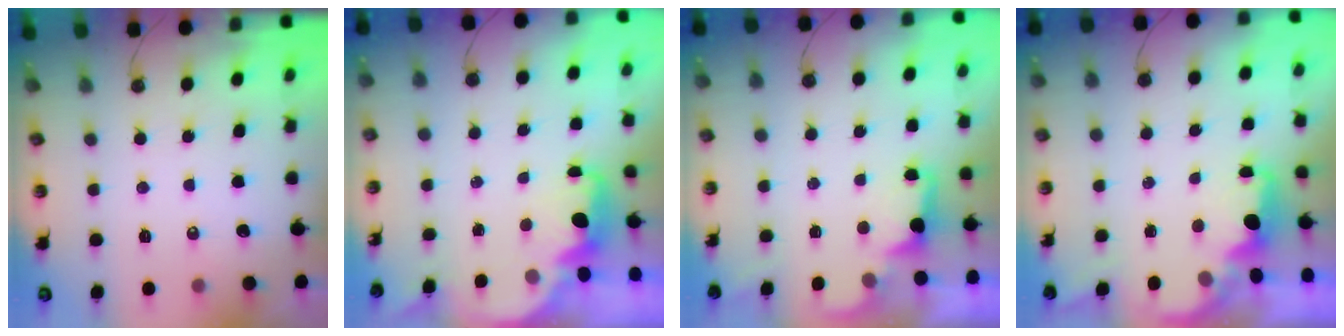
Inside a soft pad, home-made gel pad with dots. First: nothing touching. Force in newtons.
{"total": 2.2, "press": 2.1, "slide": 0.6}
{"total": 2.5, "press": 2.4, "slide": 0.6}
{"total": 2.0, "press": 1.8, "slide": 0.8}